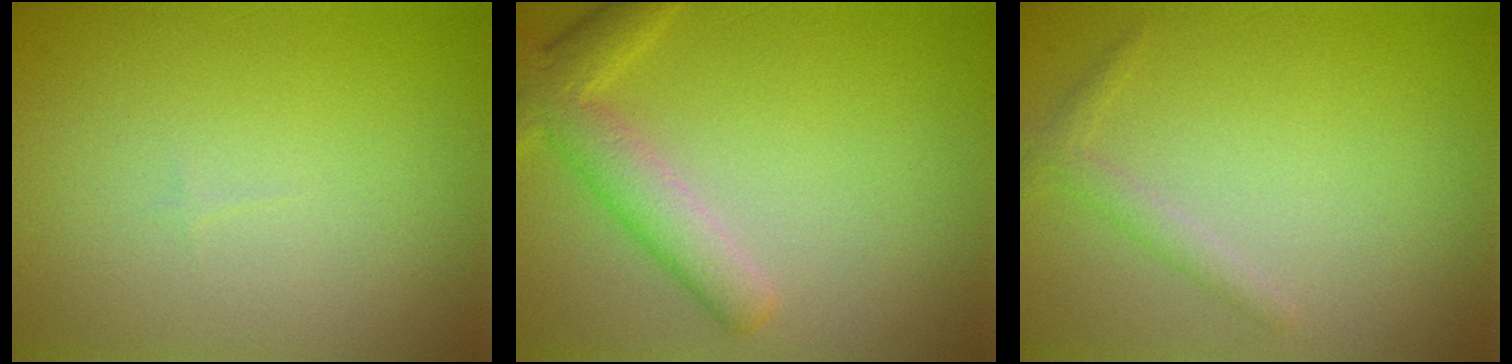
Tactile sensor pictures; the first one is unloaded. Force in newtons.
{"total": 4.0, "press": 4.0, "slide": 0.4}
{"total": 1.3, "press": 1.3, "slide": 0.1}